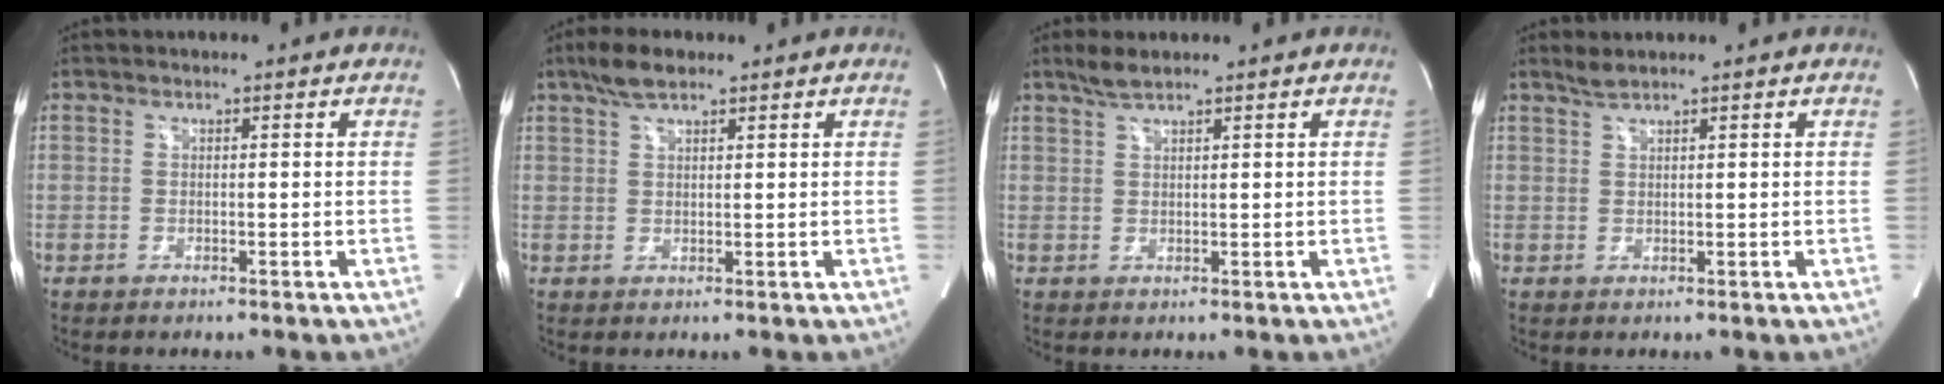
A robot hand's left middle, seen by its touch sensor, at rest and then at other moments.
{"total": 4.2, "force": [3.1, 1.3, 2.6], "torque": [-0.059, 0.013, 0.059]}
{"total": 2.3, "force": [2.0, 0.1, 1.2], "torque": [-0.032, 0.006, 0.042]}
{"total": 1.4, "force": [1.3, -0.2, 0.5], "torque": [-0.012, 0.005, 0.032]}